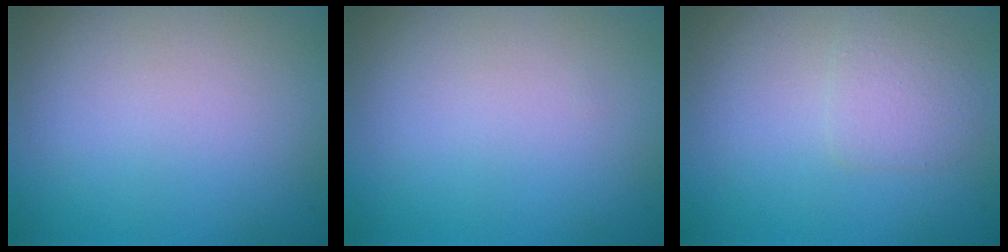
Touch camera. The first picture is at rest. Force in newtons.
{"total": 0.0}
{"total": 1.9, "press": 1.9, "slide": 0.1}